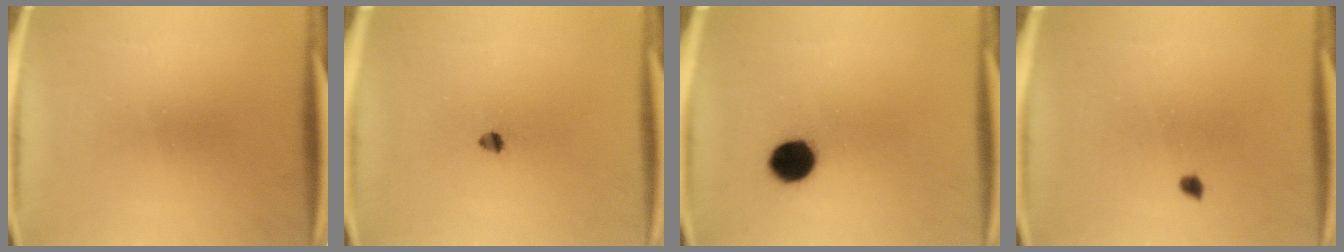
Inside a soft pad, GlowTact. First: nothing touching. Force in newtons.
{"total": 1.4}
{"total": 7.9}
{"total": 1.1}